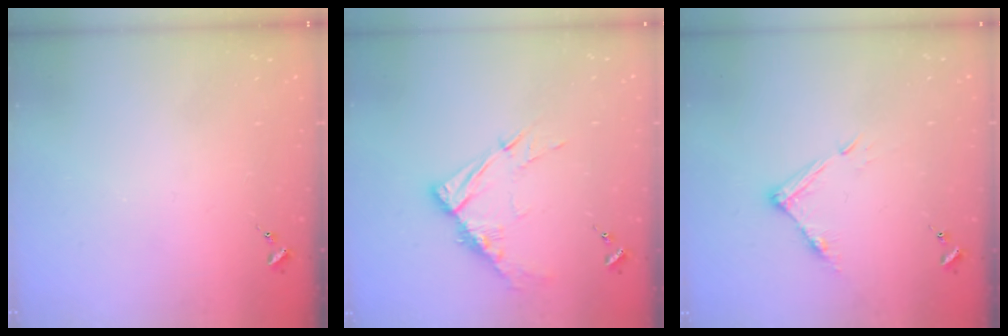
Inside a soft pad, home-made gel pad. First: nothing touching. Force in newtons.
{"total": 11.3, "press": 11.2, "slide": 1.1}
{"total": 8.0, "press": 8.0, "slide": 0.4}